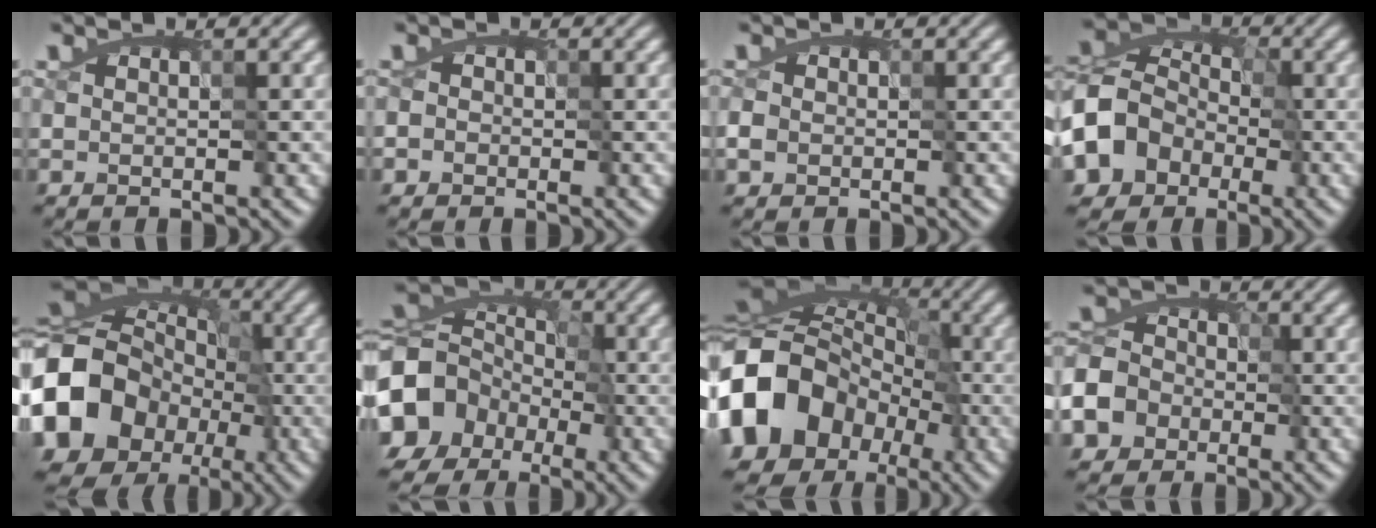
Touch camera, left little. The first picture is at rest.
{"total": 2.8, "force": [0.1, 2.5, 1.2], "torque": [-0.013, 0.017, -0.008]}
{"total": 1.7, "force": [-0.2, 1.6, 0.6], "torque": [-0.018, 0.002, -0.004]}
{"total": 7.1, "force": [-3.9, 5.4, 2.4], "torque": [-0.050, 0.006, -0.088]}
{"total": 16.1, "force": [-5.2, 13.2, 7.5], "torque": [-0.146, -0.002, -0.110]}
{"total": 13.0, "force": [-5.5, 10.6, 5.1], "torque": [-0.120, -0.020, -0.117]}
{"total": 16.3, "force": [-6.8, 13.1, 7.0], "torque": [-0.154, 0.007, -0.149]}
{"total": 9.8, "force": [-5.8, 7.6, 2.0], "torque": [-0.049, -0.011, -0.122]}